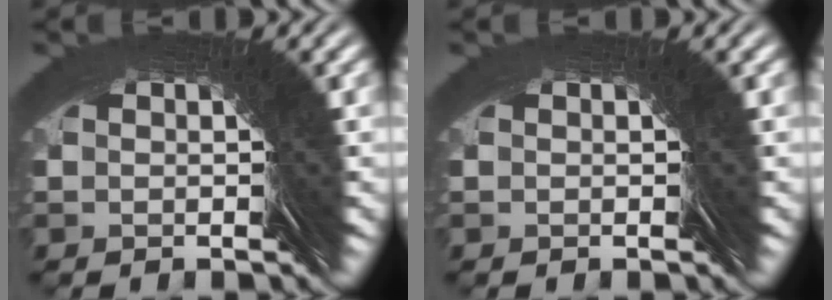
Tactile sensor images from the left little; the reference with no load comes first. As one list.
[{"total": 0.0}]